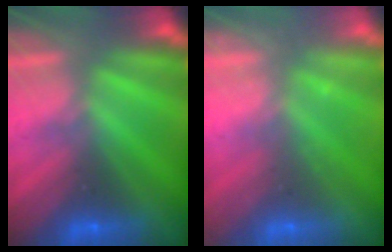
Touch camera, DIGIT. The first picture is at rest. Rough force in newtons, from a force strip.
{"total": 2.2}